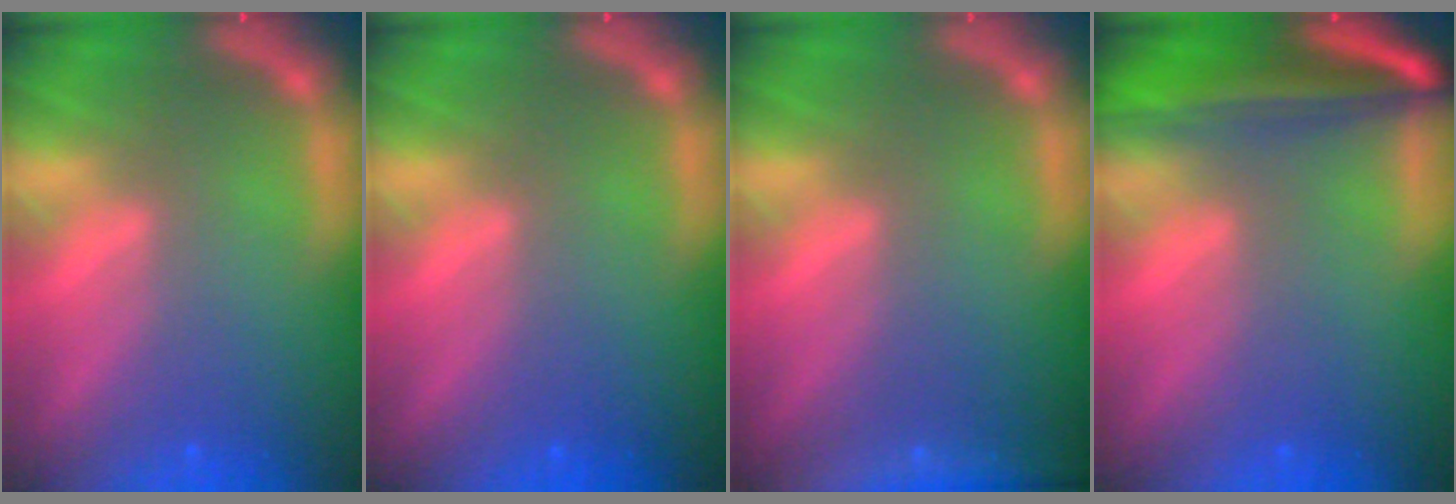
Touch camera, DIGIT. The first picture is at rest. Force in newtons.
{"total": 0.0}
{"total": 7.5}
{"total": 8.5}